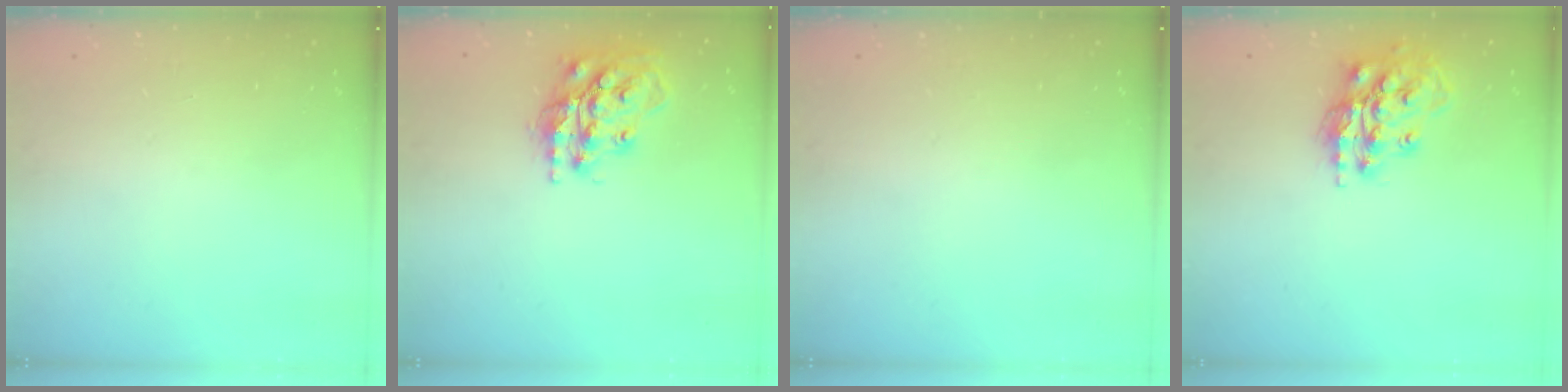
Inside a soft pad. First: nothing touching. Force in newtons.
{"total": 17.6, "press": 17.5, "slide": 1.4}
{"total": 0.0}
{"total": 15.3, "press": 15.2, "slide": 1.8}